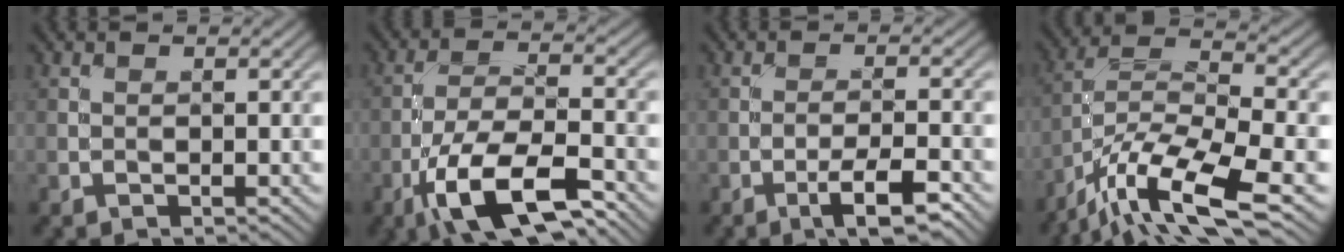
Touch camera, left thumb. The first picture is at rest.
{"total": 11.9, "force": [-6.9, 4.0, 8.9], "torque": [-0.170, -0.003, -0.136]}
{"total": 5.4, "force": [-3.3, 1.0, 4.1], "torque": [-0.069, 0.009, -0.054]}
{"total": 14.6, "force": [-9.2, 4.2, 10.5], "torque": [-0.217, -0.011, -0.171]}